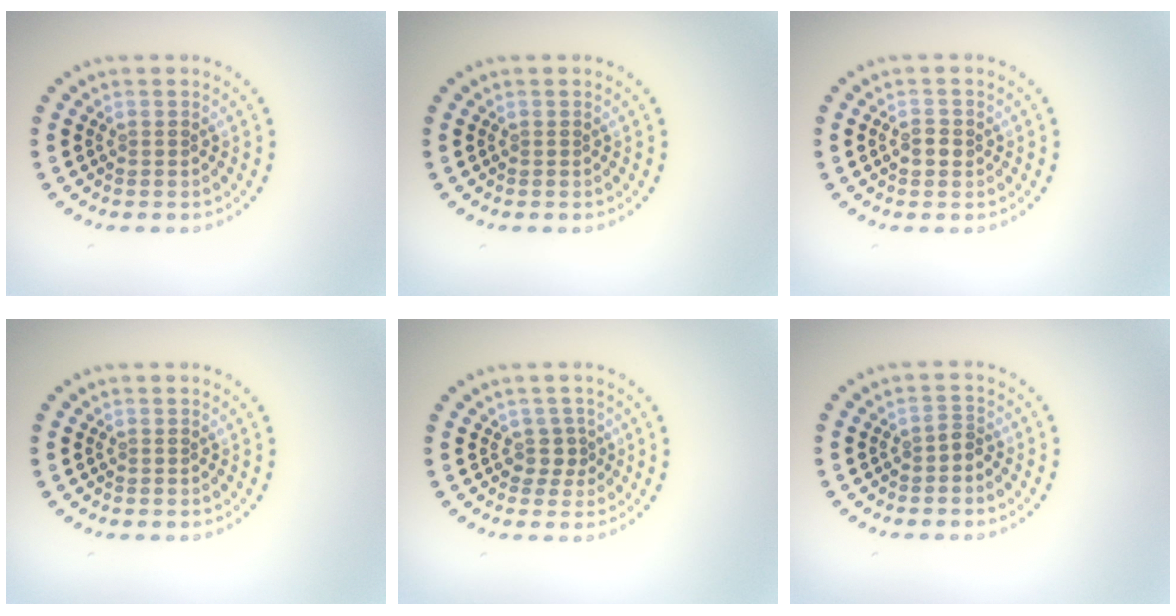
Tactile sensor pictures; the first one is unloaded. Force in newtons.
{"total": 0.0}
{"total": 1.4, "press": 1.3, "slide": 0.1}
{"total": 0.0}
{"total": 1.5, "press": 1.1, "slide": 1.0}
{"total": 1.1, "press": 0.8, "slide": 0.6}